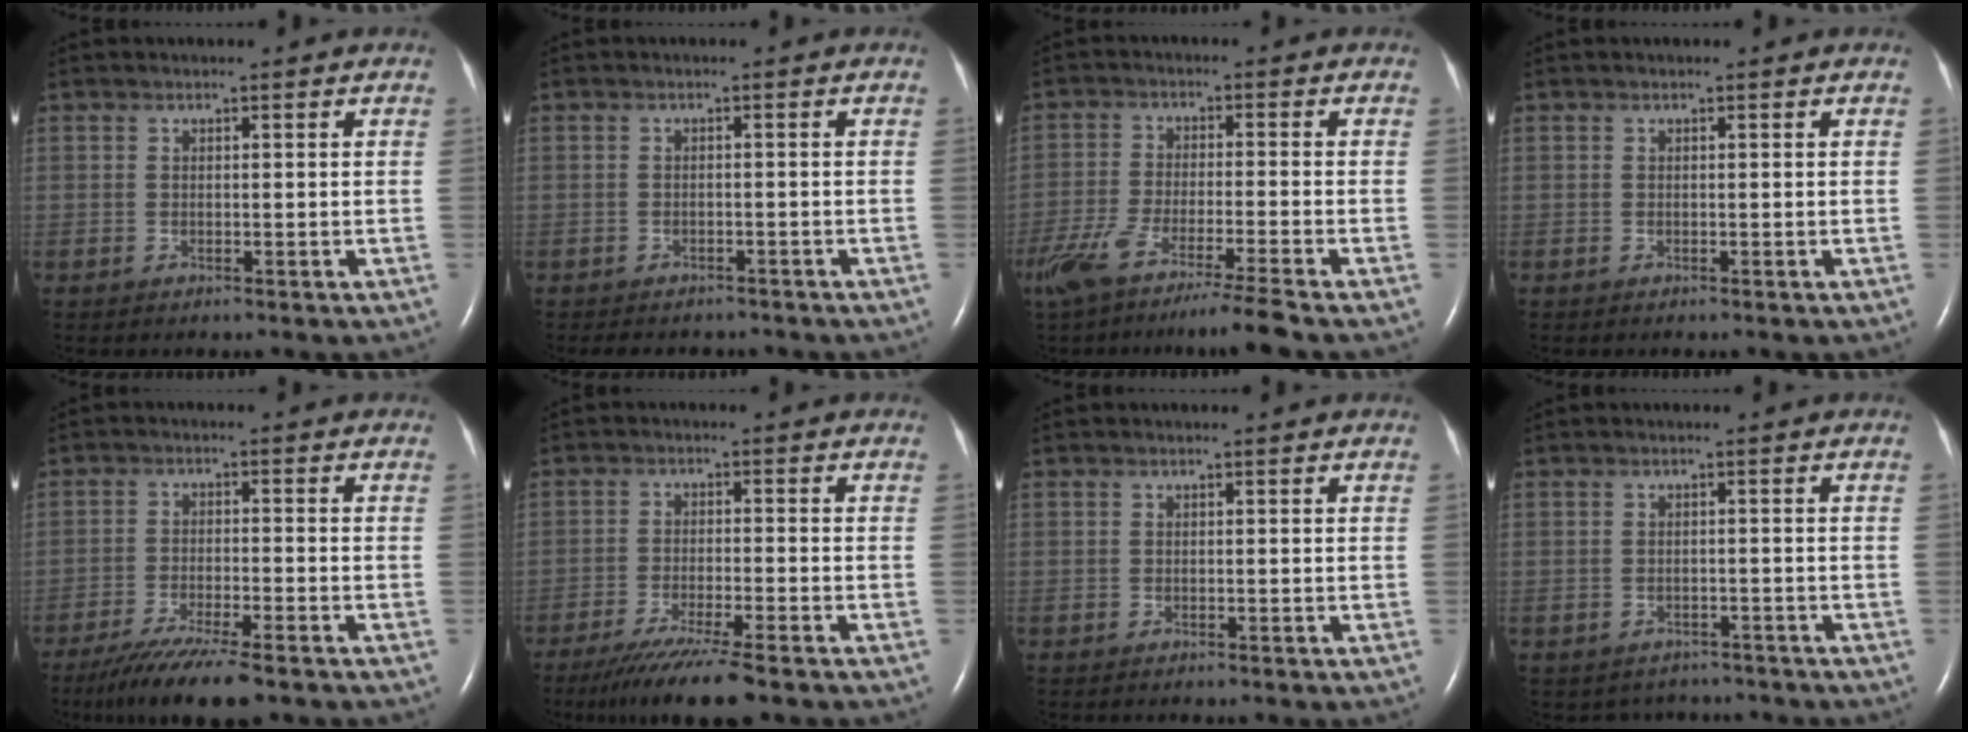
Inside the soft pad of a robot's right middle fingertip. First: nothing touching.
{"total": 6.3, "force": [-5.5, 2.5, 1.8], "torque": [-0.025, 0.003, -0.065]}
{"total": 12.1, "force": [-9.4, -1.2, 7.6], "torque": [-0.133, -0.039, -0.156]}
{"total": 0.0}
{"total": 9.5, "force": [-7.3, 0.5, 6.1], "torque": [-0.104, -0.025, -0.119]}
{"total": 9.3, "force": [-7.1, -0.3, 6.0], "torque": [-0.099, -0.027, -0.116]}
{"total": 0.0}
{"total": 4.2, "force": [-3.6, 2.0, -0.3], "torque": [0.001, 0.010, -0.044]}